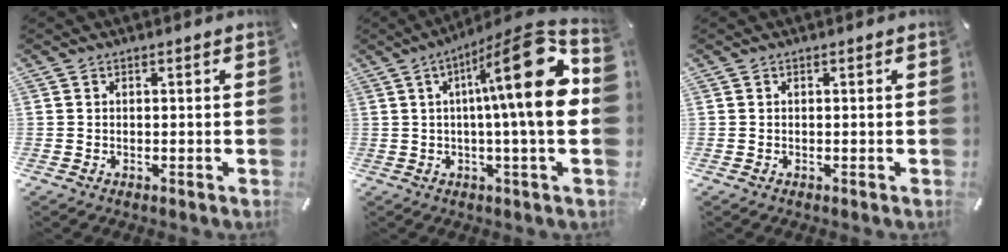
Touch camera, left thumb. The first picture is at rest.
{"total": 21.0, "force": [4.2, 3.4, 20.3], "torque": [-0.296, -0.040, 0.050]}
{"total": 0.0}